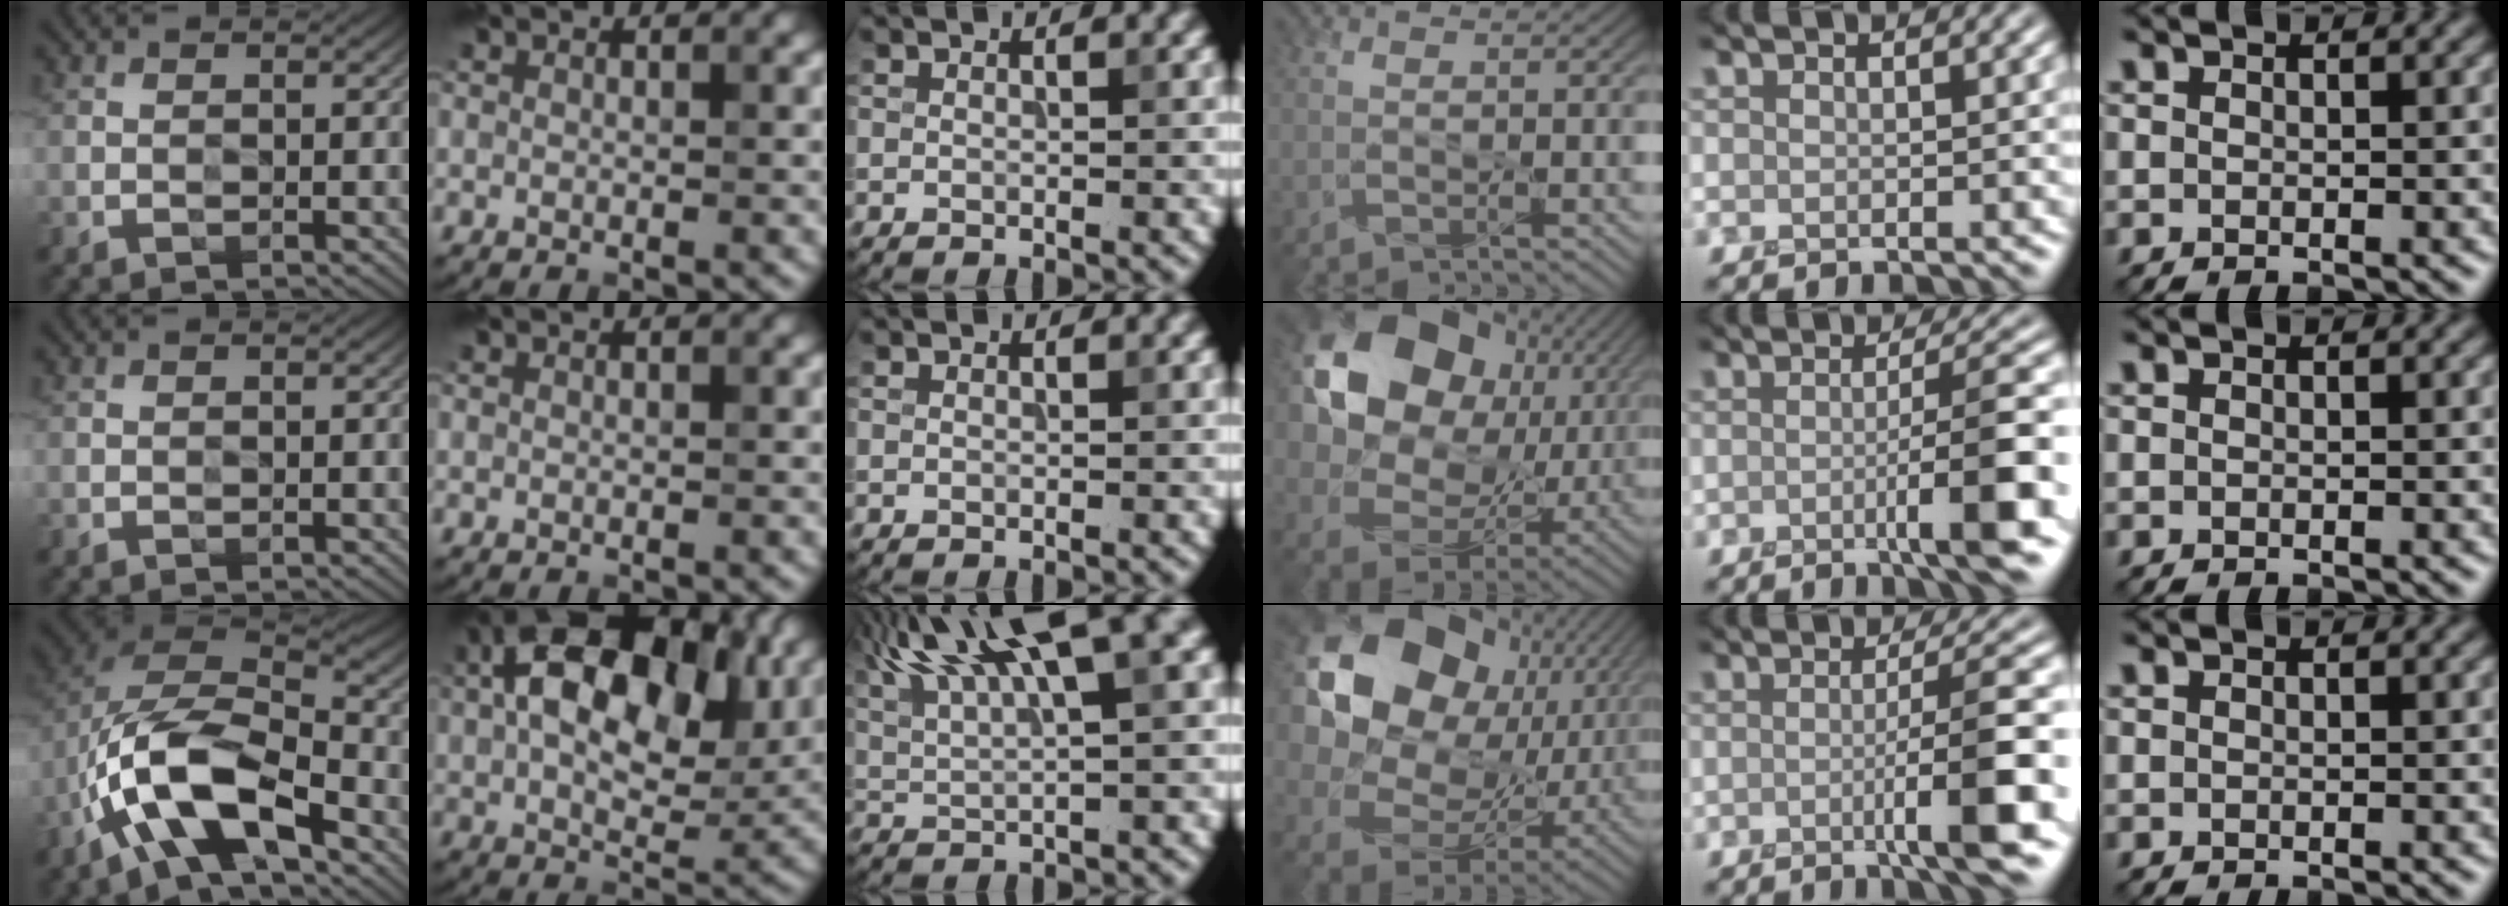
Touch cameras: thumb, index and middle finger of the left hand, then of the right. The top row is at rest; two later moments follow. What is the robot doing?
{"motion": "peel", "object": "velcro strap"}